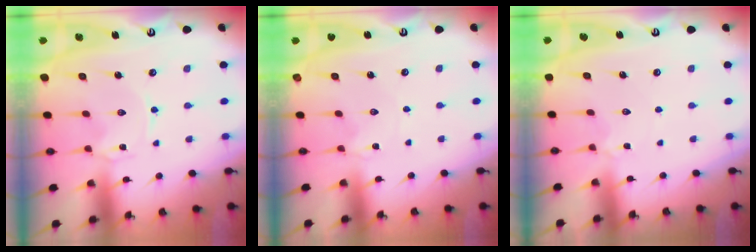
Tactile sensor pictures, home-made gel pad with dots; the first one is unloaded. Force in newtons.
{"total": 0.8, "press": 0.7, "slide": 0.2}
{"total": 3.3, "press": 3.3, "slide": 0.5}